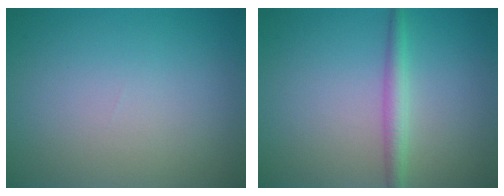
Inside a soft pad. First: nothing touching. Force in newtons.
{"total": 2.1, "press": 2.1, "slide": 0.0}